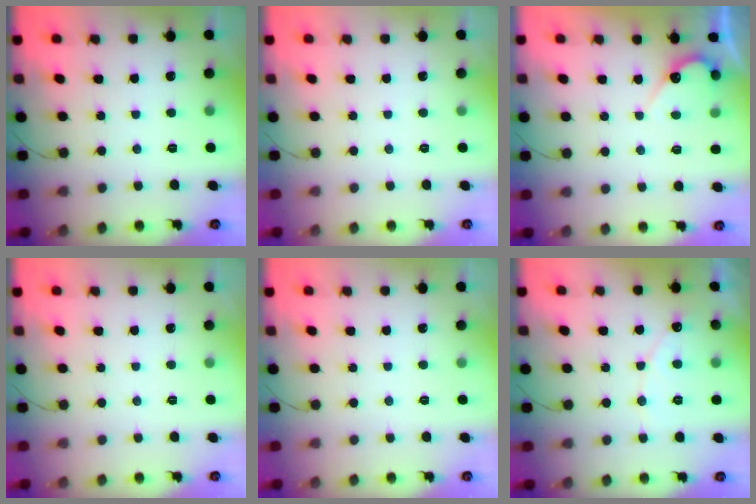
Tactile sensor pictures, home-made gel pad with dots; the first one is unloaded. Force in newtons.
{"total": 0.0}
{"total": 6.1, "press": 6.1, "slide": 0.3}
{"total": 0.0}
{"total": 0.0}
{"total": 5.2, "press": 5.2, "slide": 0.4}